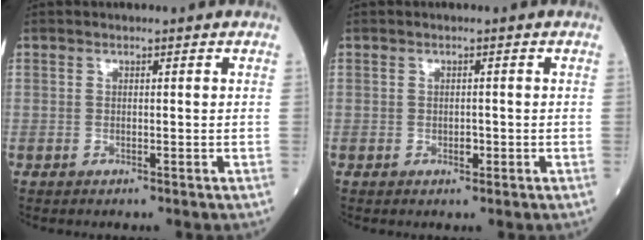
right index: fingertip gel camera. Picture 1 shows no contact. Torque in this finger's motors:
{"motor_torque": [0.14, -0.03, 0.08, 0.03]}